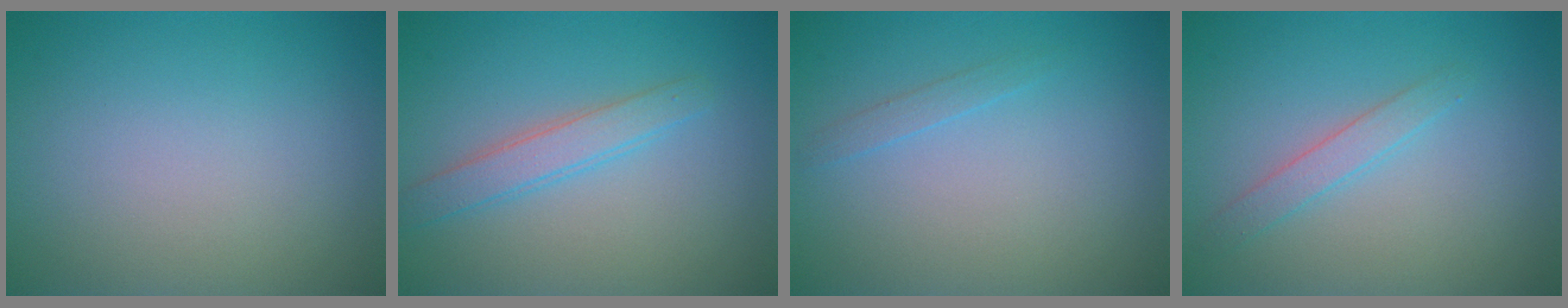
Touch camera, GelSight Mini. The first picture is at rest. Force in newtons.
{"total": 2.4, "press": 2.4, "slide": 0.1}
{"total": 0.9, "press": 0.9, "slide": 0.0}
{"total": 1.6, "press": 1.6, "slide": 0.0}